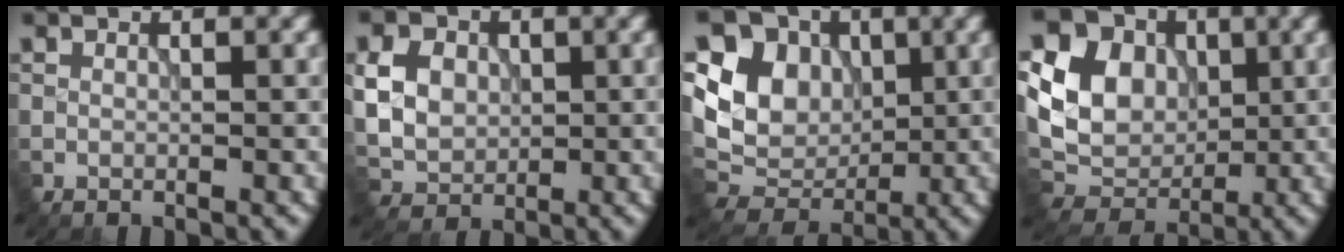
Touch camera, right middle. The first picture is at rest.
{"total": 5.8, "force": [1.0, 4.7, 3.2], "torque": [-0.075, 0.009, 0.016]}
{"total": 7.9, "force": [2.0, 6.6, 3.9], "torque": [-0.080, -0.008, 0.027]}
{"total": 8.4, "force": [1.6, 6.8, 4.7], "torque": [-0.103, -0.007, 0.020]}